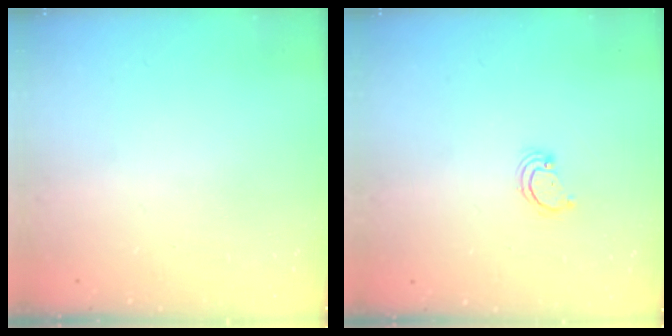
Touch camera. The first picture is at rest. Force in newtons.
{"total": 1.7, "press": 1.7, "slide": 0.1}